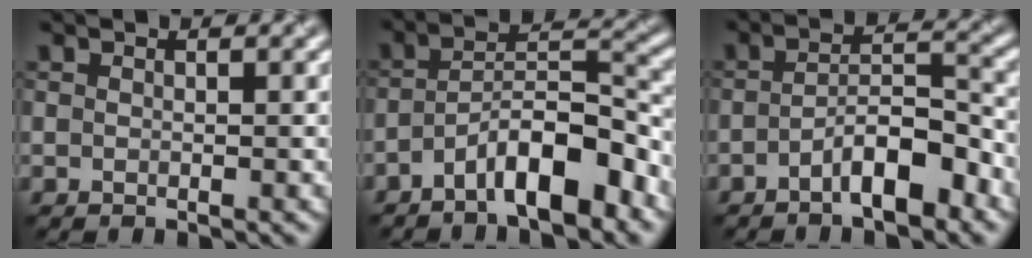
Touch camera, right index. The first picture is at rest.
{"total": 7.1, "force": [-4.4, 1.8, 5.3], "torque": [-0.087, 0.019, -0.076]}
{"total": 4.9, "force": [-2.8, 1.3, 3.8], "torque": [-0.064, 0.014, -0.047]}